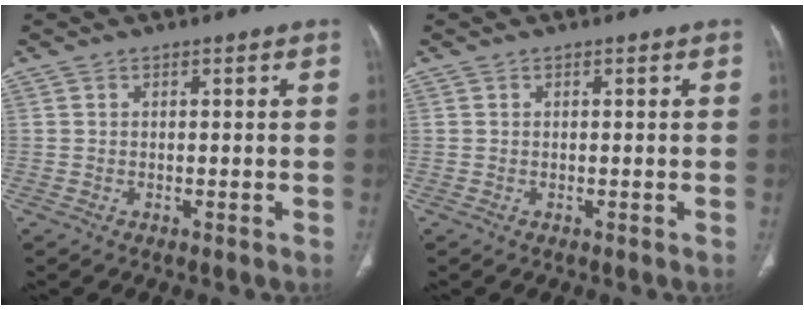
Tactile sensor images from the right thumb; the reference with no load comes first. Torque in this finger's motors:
{"motor_torque": [-0.14, 0.14, -0.05, 0.02, 0.00]}